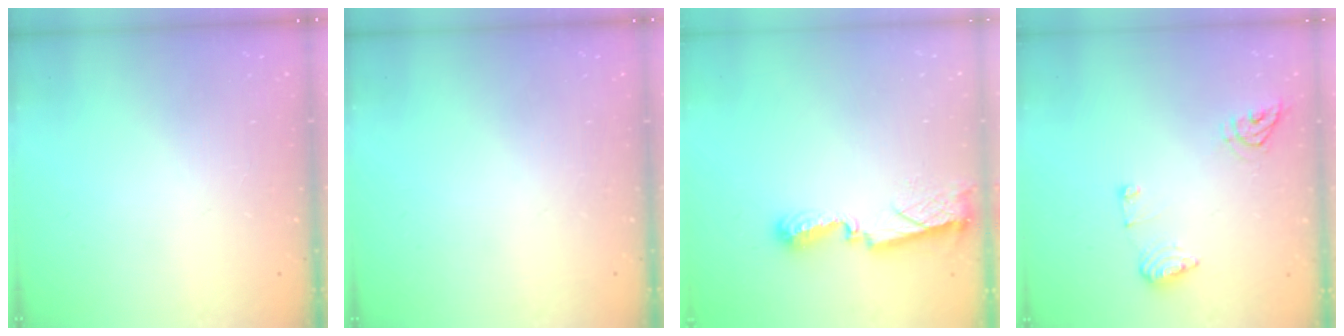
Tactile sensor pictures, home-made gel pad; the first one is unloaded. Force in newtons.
{"total": 0.0}
{"total": 8.7, "press": 8.7, "slide": 0.4}
{"total": 8.6, "press": 8.5, "slide": 0.1}